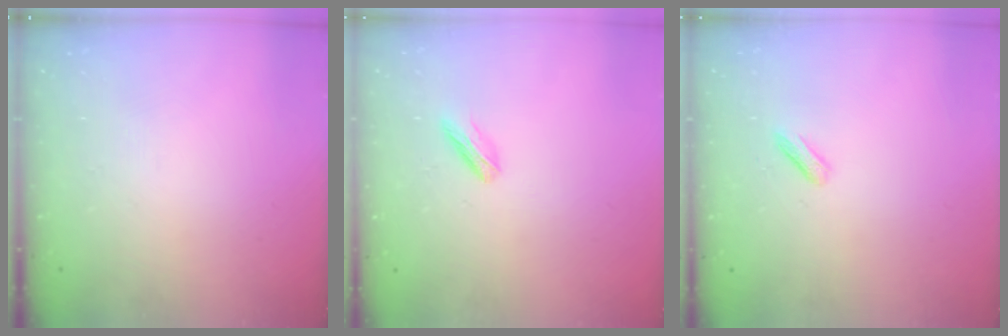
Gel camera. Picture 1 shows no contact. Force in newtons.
{"total": 3.0, "press": 2.9, "slide": 0.8}
{"total": 2.8, "press": 2.7, "slide": 0.8}